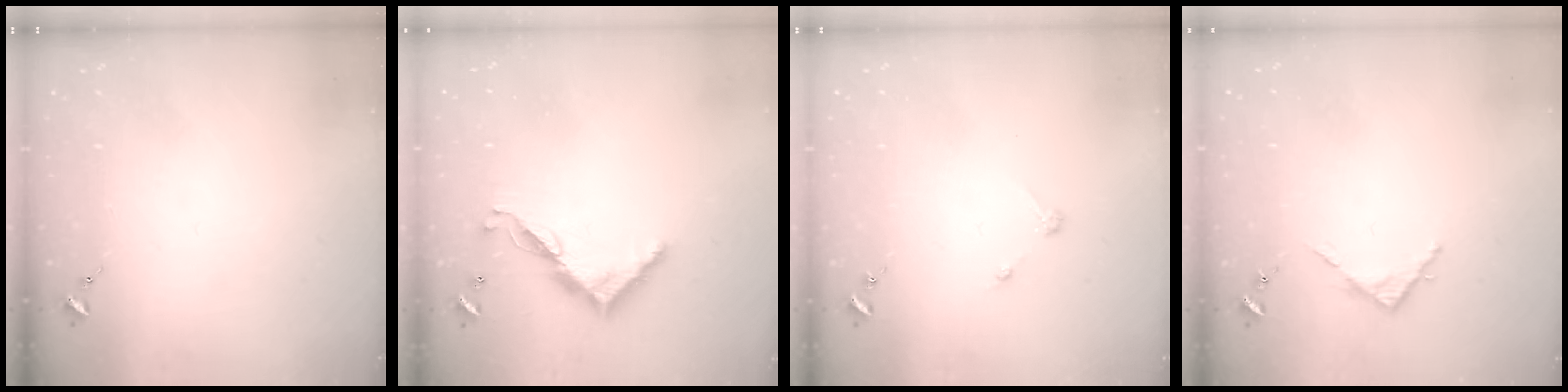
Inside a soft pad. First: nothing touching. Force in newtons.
{"total": 10.6, "press": 10.6, "slide": 0.4}
{"total": 2.6, "press": 2.6, "slide": 0.3}
{"total": 3.8, "press": 3.8, "slide": 0.3}